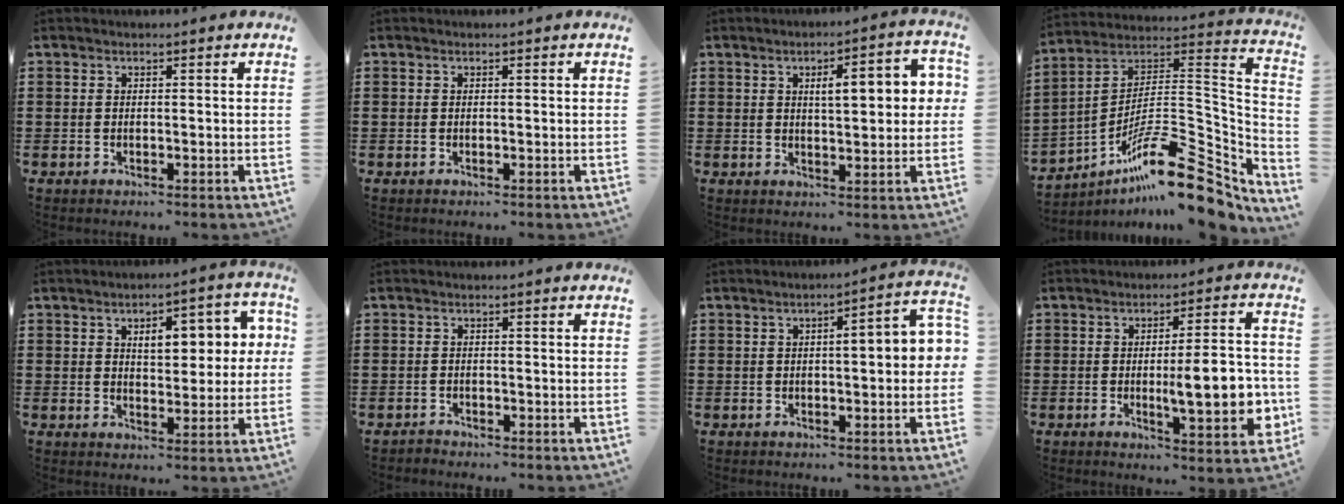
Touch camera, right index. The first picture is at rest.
{"total": 0.0}
{"total": 6.2, "force": [1.4, 1.9, 5.8], "torque": [-0.088, -0.002, 0.014]}
{"total": 17.2, "force": [-11.9, 4.1, 11.7], "torque": [-0.172, 0.029, -0.211]}
{"total": 7.0, "force": [2.0, 3.7, 5.6], "torque": [-0.079, -0.003, 0.022]}
{"total": 0.9, "force": [-0.9, 0.2, -0.1], "torque": [0.001, 0.005, -0.020]}
{"total": 4.6, "force": [0.0, 0.8, 4.5], "torque": [-0.065, -0.001, -0.008]}
{"total": 10.8, "force": [-1.7, 3.1, 10.2], "torque": [-0.133, -0.010, -0.027]}